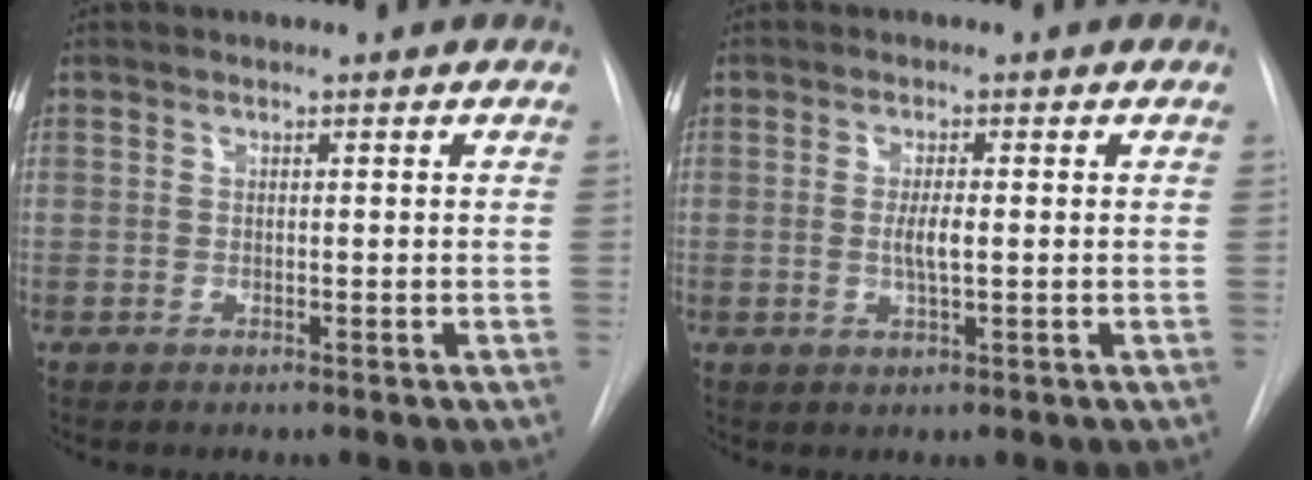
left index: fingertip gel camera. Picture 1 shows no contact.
{"total": 2.7, "force": [-0.2, 0.4, 2.6], "torque": [-0.051, -0.005, -0.004]}